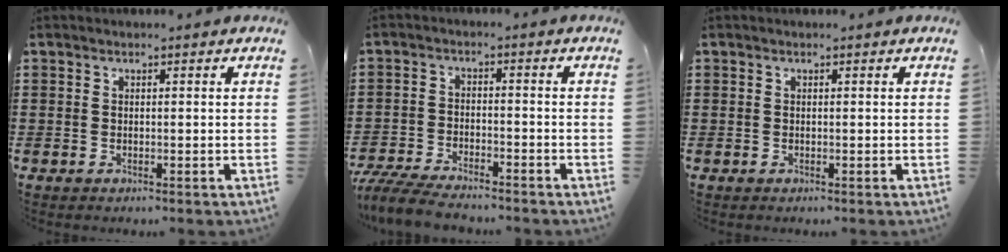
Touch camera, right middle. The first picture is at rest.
{"total": 5.8, "force": [-5.4, 0.7, 1.9], "torque": [-0.047, -0.004, -0.108]}
{"total": 0.0}